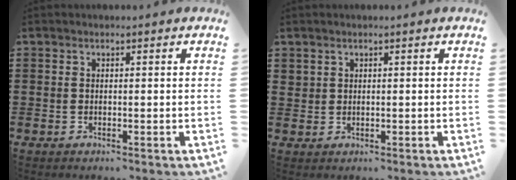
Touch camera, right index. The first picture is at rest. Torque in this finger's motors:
{"motor_torque": [-0.31, 0.41, 0.07, 0.01]}